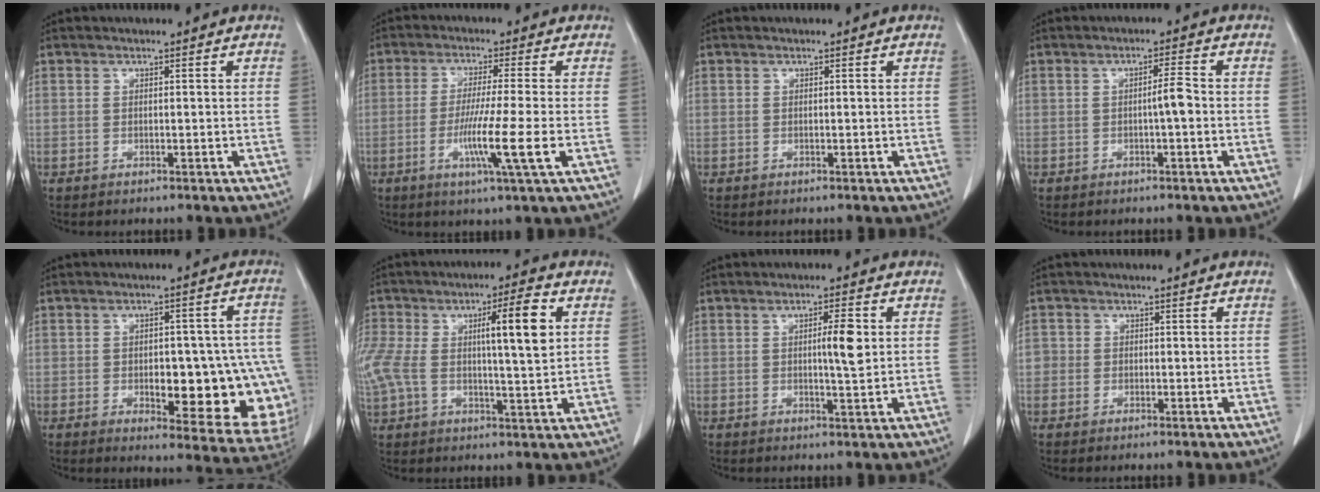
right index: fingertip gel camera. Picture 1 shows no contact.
{"total": 8.6, "force": [-2.4, -1.3, 8.2], "torque": [-0.150, -0.026, -0.047]}
{"total": 0.0}
{"total": 2.6, "force": [-0.5, 0.1, 2.6], "torque": [-0.040, 0.003, -0.010]}
{"total": 18.0, "force": [-3.4, 6.3, 16.5], "torque": [-0.118, 0.023, -0.017]}
{"total": 14.1, "force": [2.7, 3.7, 13.3], "torque": [-0.269, 0.028, 0.050]}
{"total": 4.2, "force": [0.7, 0.4, 4.1], "torque": [-0.063, -0.001, 0.009]}
{"total": 1.8, "force": [-0.1, 1.8, 0.4], "torque": [0.006, 0.005, -0.005]}